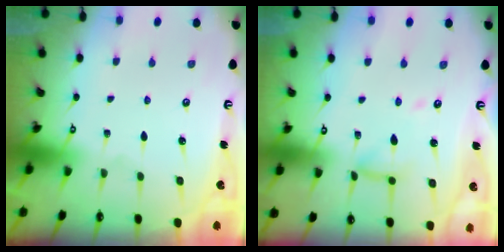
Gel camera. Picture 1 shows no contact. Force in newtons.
{"total": 9.5, "press": 9.5, "slide": 0.8}